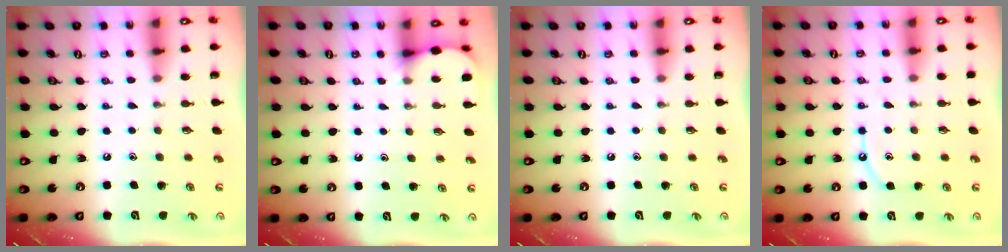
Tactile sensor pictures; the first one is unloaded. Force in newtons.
{"total": 2.9, "press": 2.9, "slide": 0.3}
{"total": 0.0}
{"total": 6.6, "press": 6.6, "slide": 0.8}